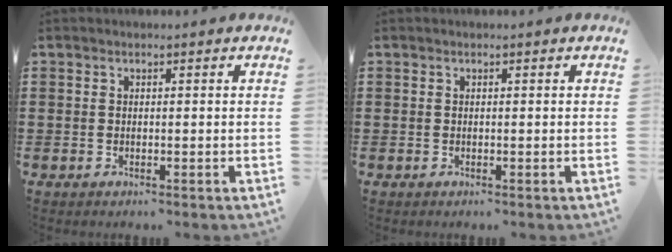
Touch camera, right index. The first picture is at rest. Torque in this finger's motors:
{"motor_torque": [1.22, 0.92, 0.00, 0.00]}